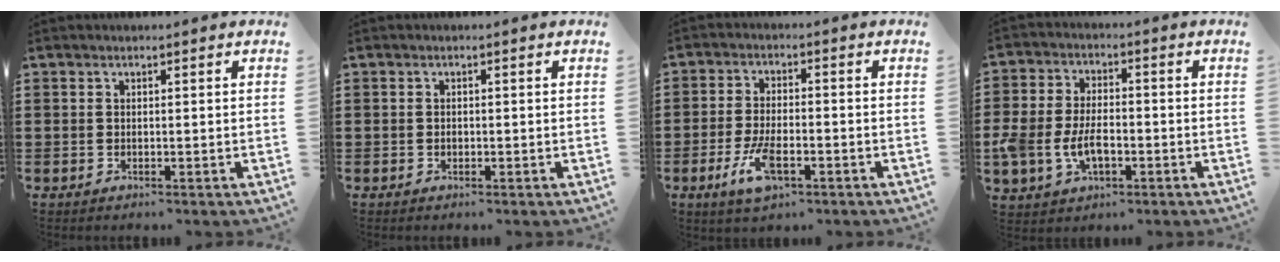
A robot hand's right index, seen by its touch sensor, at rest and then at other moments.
{"total": 0.5, "force": [-0.1, 0.3, 0.4], "torque": [-0.009, -0.001, -0.001]}
{"total": 6.6, "force": [-2.6, 2.7, 5.4], "torque": [-0.122, -0.009, -0.050]}
{"total": 6.7, "force": [-1.9, 4.2, 4.9], "torque": [-0.119, 0.000, -0.040]}